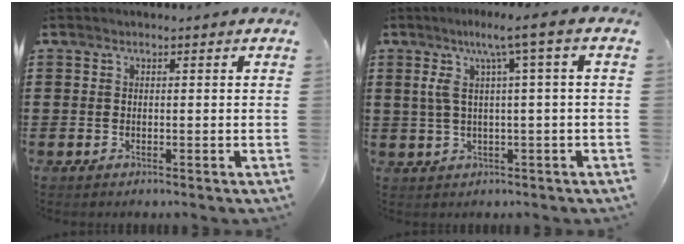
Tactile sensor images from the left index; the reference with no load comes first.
{"total": 6.6, "force": [1.8, -0.1, 6.3], "torque": [-0.134, 0.000, 0.020]}